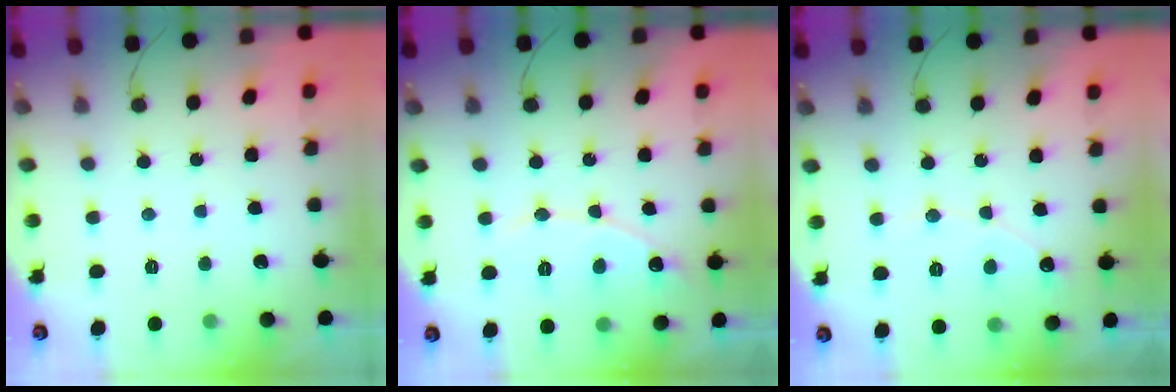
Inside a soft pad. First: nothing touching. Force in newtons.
{"total": 7.8, "press": 7.8, "slide": 0.7}
{"total": 5.6, "press": 5.6, "slide": 0.4}